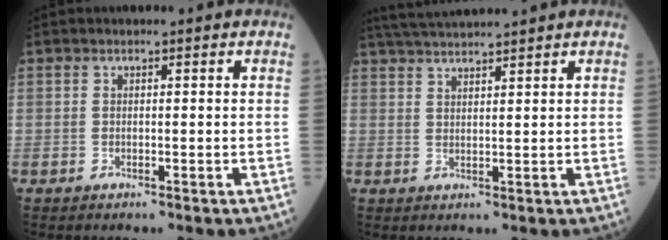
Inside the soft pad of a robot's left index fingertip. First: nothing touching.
{"total": 6.5, "force": [6.0, -1.1, 2.1], "torque": [-0.040, 0.026, 0.105]}